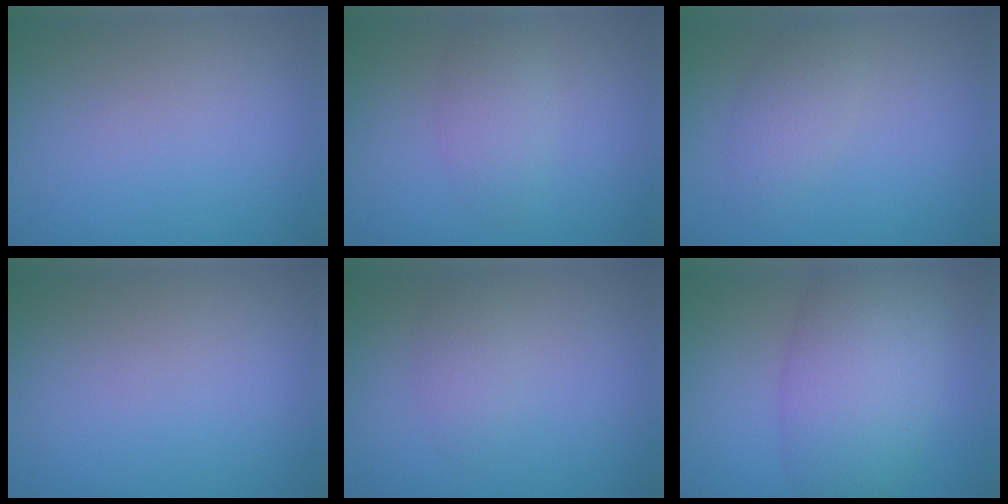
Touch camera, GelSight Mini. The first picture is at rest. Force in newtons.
{"total": 2.4, "press": 2.4, "slide": 0.1}
{"total": 2.2, "press": 2.2, "slide": 0.1}
{"total": 0.0}
{"total": 1.5, "press": 1.5, "slide": 0.0}
{"total": 7.8, "press": 7.8, "slide": 0.3}